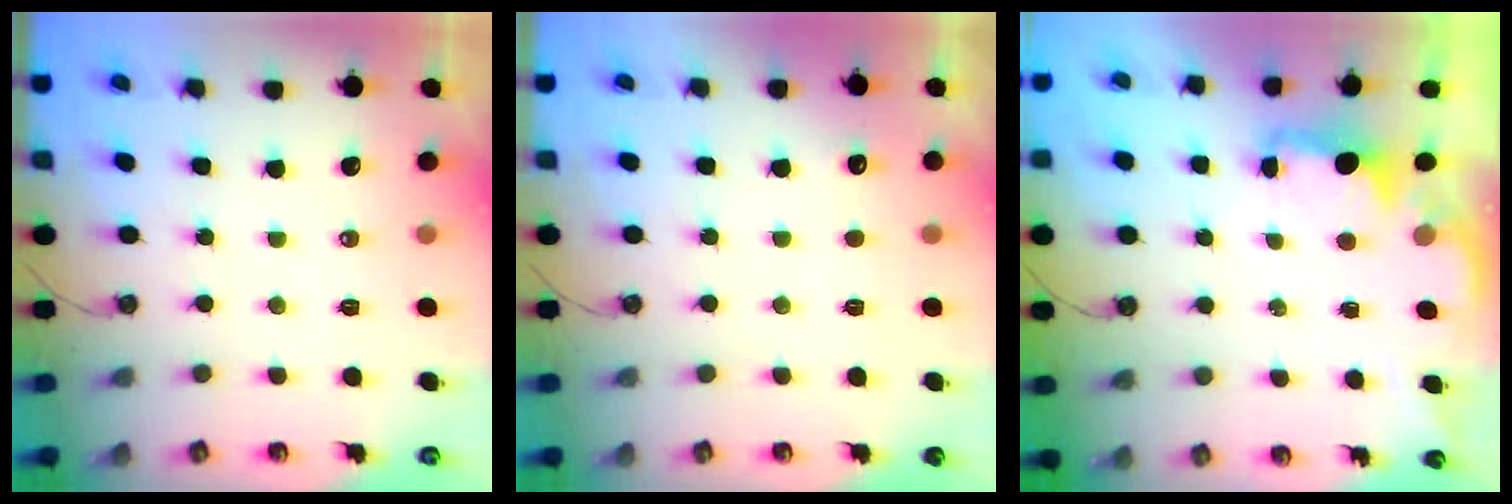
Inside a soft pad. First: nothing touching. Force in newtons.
{"total": 1.5, "press": 1.2, "slide": 0.9}
{"total": 1.8, "press": 1.6, "slide": 0.8}